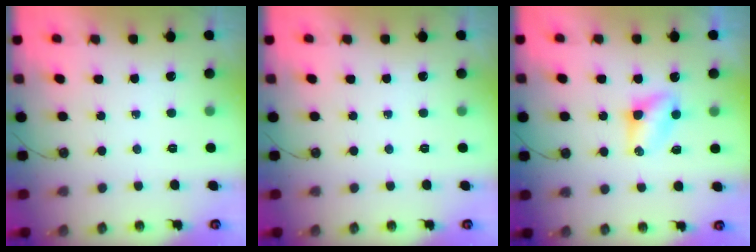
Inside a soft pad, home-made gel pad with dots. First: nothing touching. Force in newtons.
{"total": 0.0}
{"total": 5.3, "press": 5.3, "slide": 0.4}